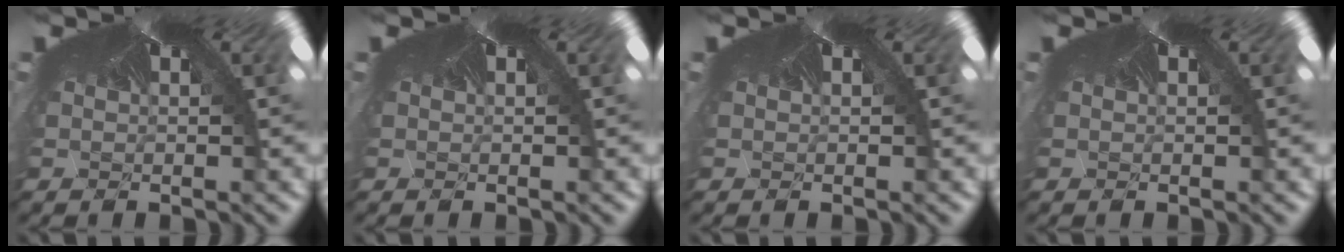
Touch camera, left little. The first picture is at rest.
{"total": 0.0}
{"total": 0.0}
{"total": 0.0}